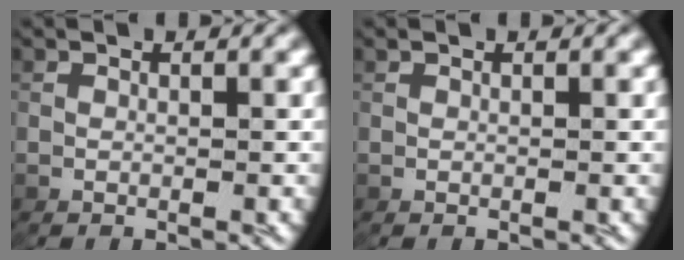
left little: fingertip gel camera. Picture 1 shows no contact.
{"total": 0.0}